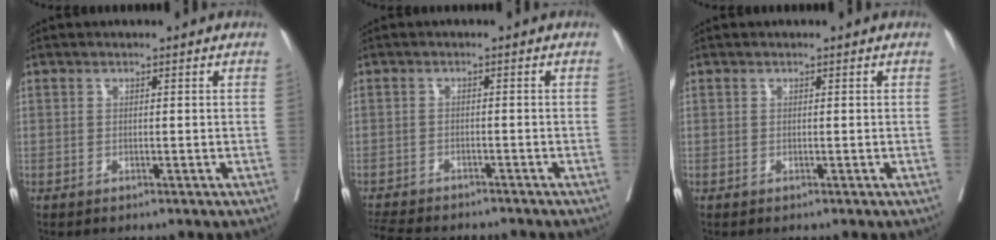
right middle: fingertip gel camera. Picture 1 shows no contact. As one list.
[{"total": 10.6, "force": [-9.6, 2.3, 3.9], "torque": [-0.078, -0.013, -0.137]}, {"total": 0.0}]